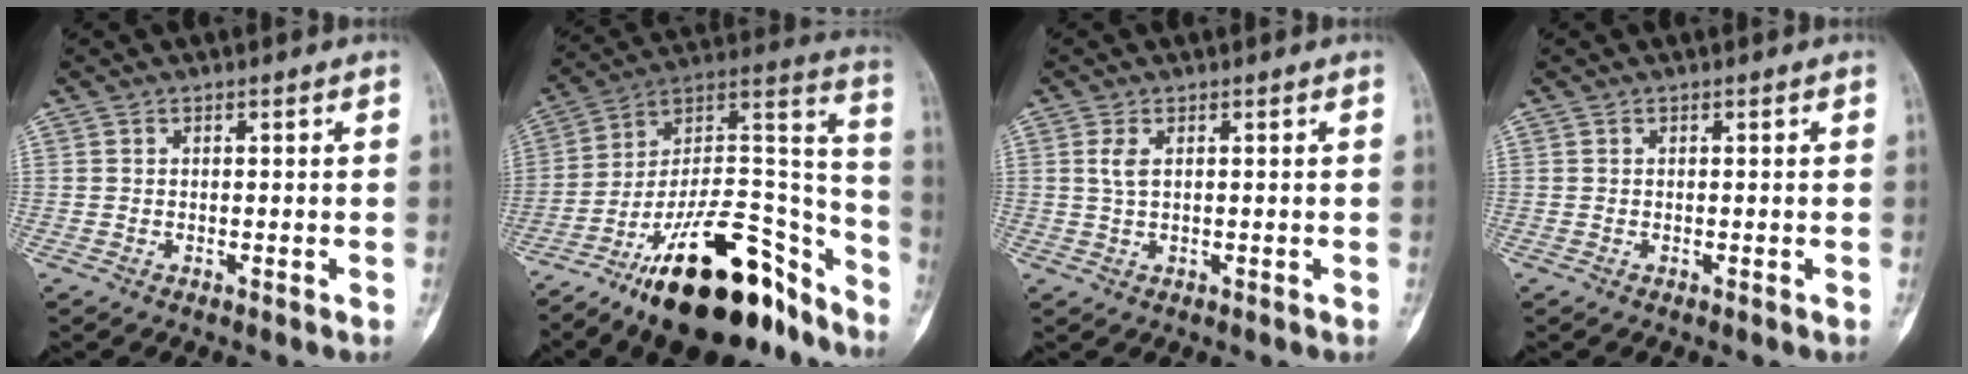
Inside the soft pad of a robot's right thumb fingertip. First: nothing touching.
{"total": 28.7, "force": [-19.1, 11.2, 18.2], "torque": [-0.204, 0.114, -0.312]}
{"total": 2.3, "force": [0.6, 1.0, 2.0], "torque": [-0.050, 0.005, 0.019]}
{"total": 0.0}